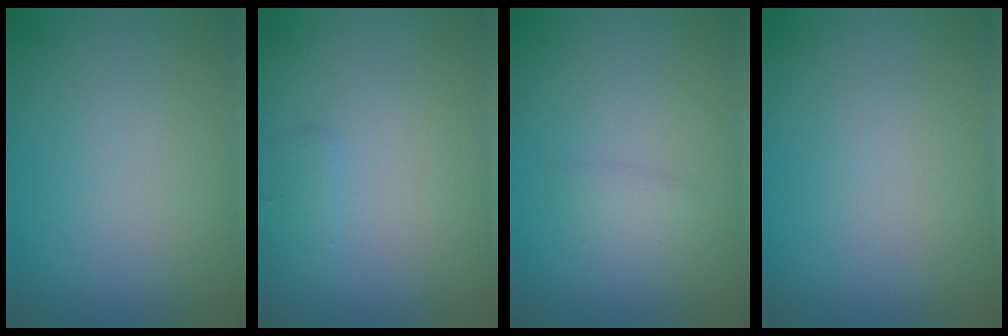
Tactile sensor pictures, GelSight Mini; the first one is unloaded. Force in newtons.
{"total": 0.9, "press": 0.9, "slide": 0.0}
{"total": 1.0, "press": 1.0, "slide": 0.1}
{"total": 0.0}